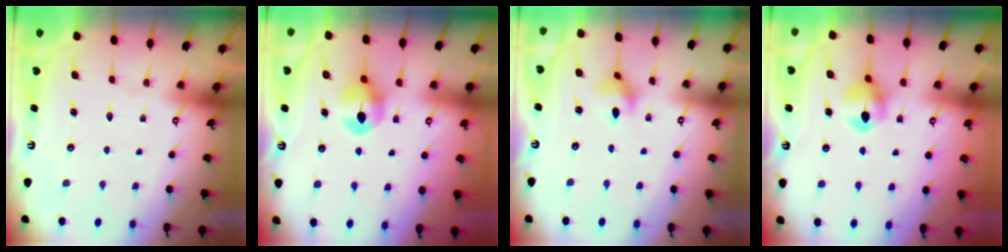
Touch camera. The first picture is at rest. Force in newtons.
{"total": 8.2, "press": 8.1, "slide": 0.4}
{"total": 3.8, "press": 3.8, "slide": 0.6}
{"total": 7.1, "press": 7.1, "slide": 0.6}